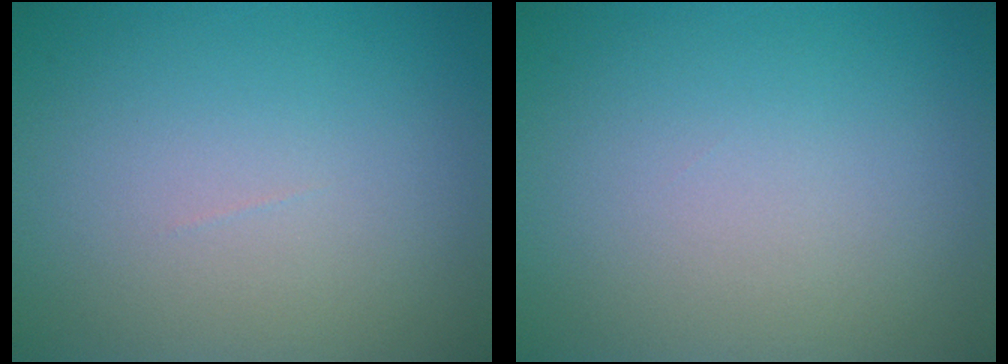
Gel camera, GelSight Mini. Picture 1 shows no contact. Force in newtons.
{"total": 0.0}